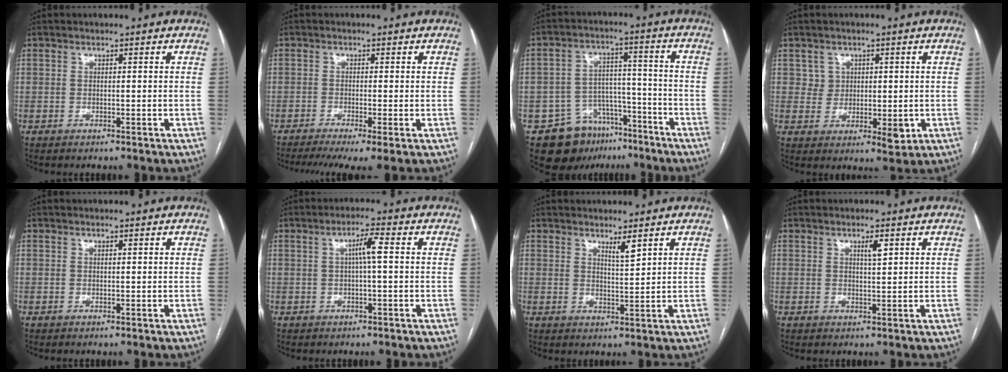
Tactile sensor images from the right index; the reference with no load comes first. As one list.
[{"total": 6.9, "force": [-4.6, 0.6, 5.1], "torque": [-0.082, -0.010, -0.077]}, {"total": 11.8, "force": [-7.5, 8.1, 4.0], "torque": [-0.062, 0.037, -0.112]}, {"total": 5.8, "force": [1.1, 5.1, 2.7], "torque": [-0.032, -0.001, 0.032]}, {"total": 0.0}, {"total": 3.6, "force": [0.4, 0.0, 3.6], "torque": [-0.063, 0.009, 0.007]}, {"total": 2.5, "force": [1.8, -0.1, 1.7], "torque": [-0.032, -0.010, 0.035]}, {"total": 2.2, "force": [1.0, 0.2, 1.9], "torque": [-0.033, -0.001, 0.017]}]